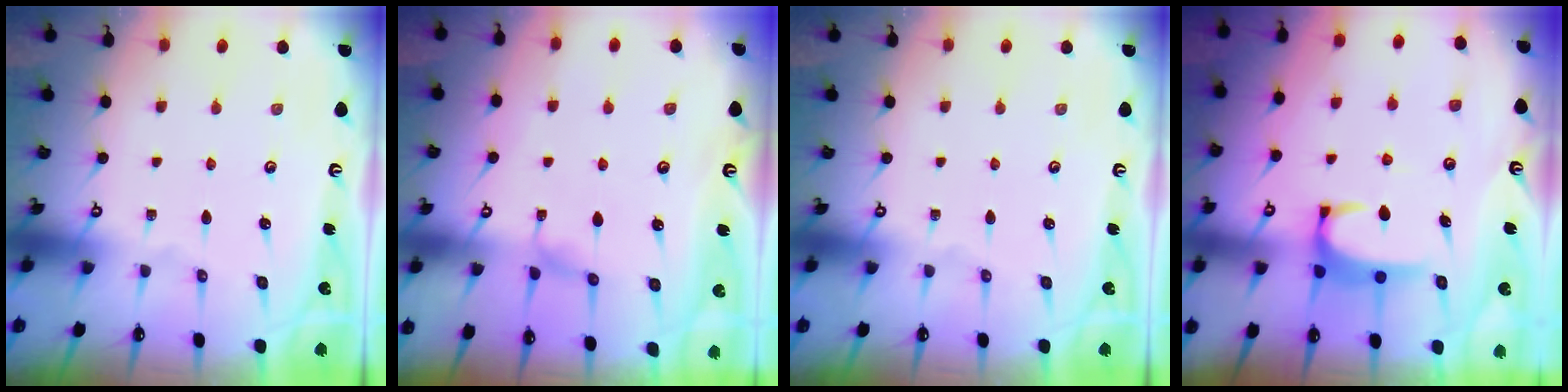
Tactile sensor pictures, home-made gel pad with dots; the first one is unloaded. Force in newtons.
{"total": 1.2, "press": 1.2, "slide": 0.4}
{"total": 0.0}
{"total": 2.9, "press": 2.9, "slide": 0.3}